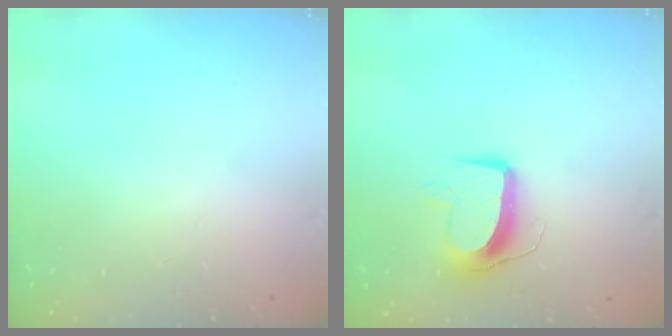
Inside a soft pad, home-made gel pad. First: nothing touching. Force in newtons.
{"total": 11.0, "press": 10.9, "slide": 0.7}